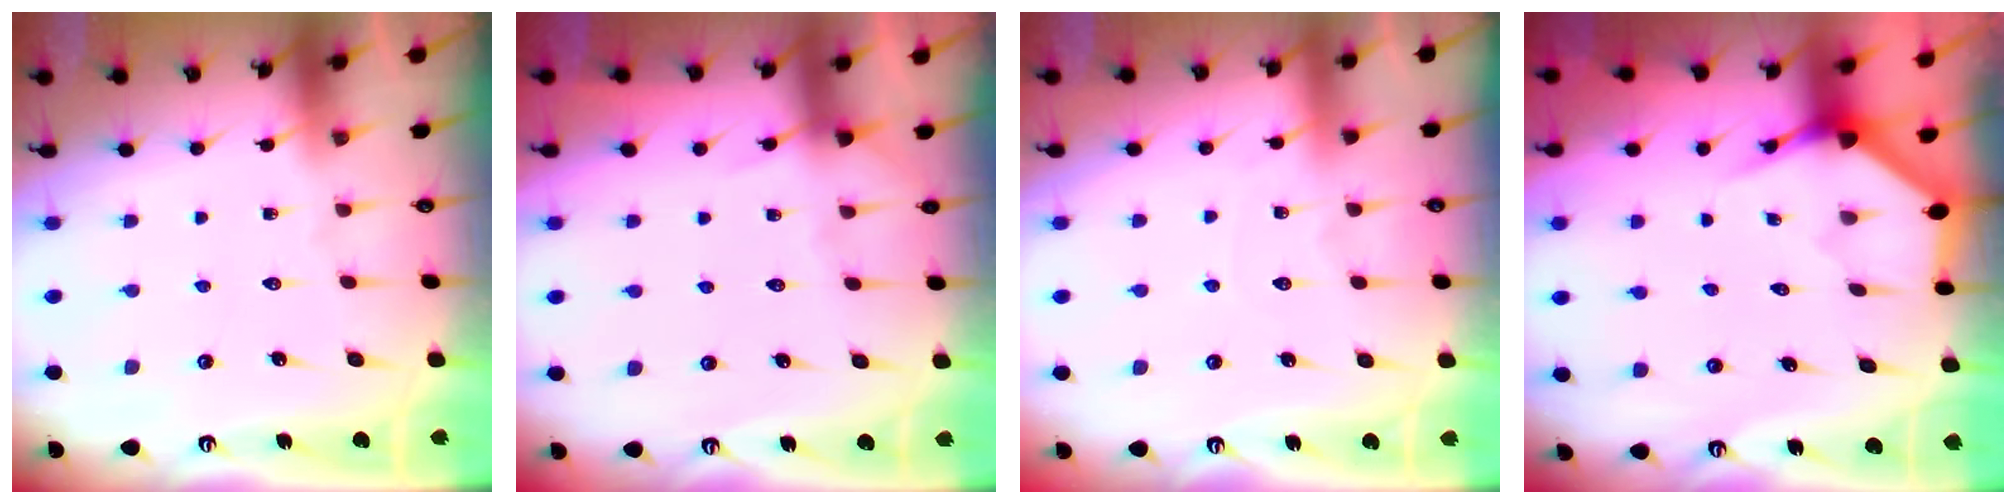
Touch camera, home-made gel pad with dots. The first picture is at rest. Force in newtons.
{"total": 3.3, "press": 3.2, "slide": 0.5}
{"total": 3.4, "press": 3.4, "slide": 0.4}
{"total": 3.6, "press": 3.6, "slide": 0.2}